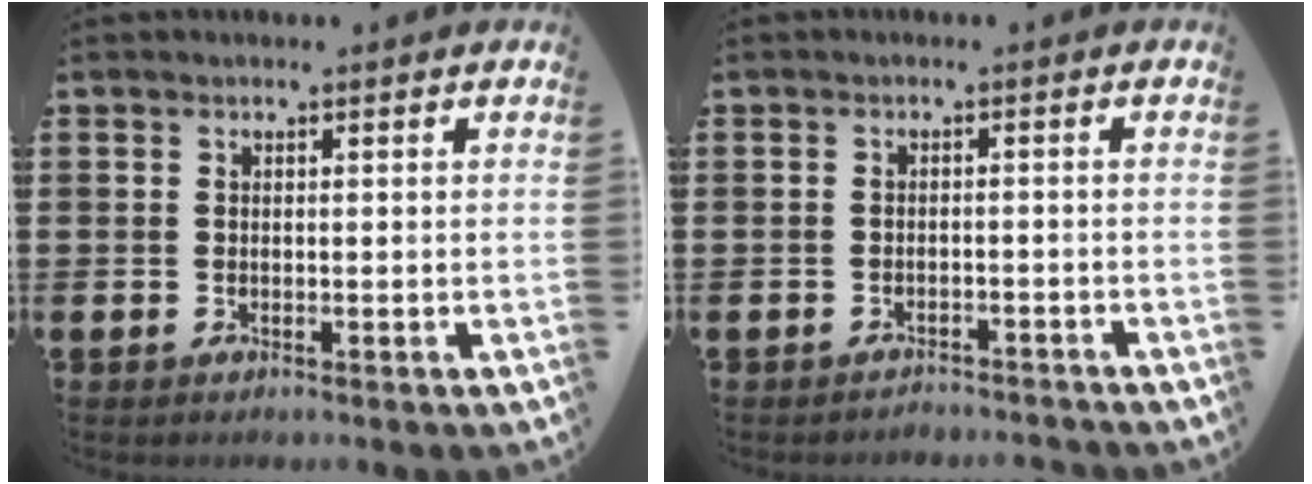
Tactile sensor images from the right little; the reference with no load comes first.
{"total": 1.4, "force": [-1.4, 0.0, -0.1], "torque": [-0.002, 0.002, -0.031]}